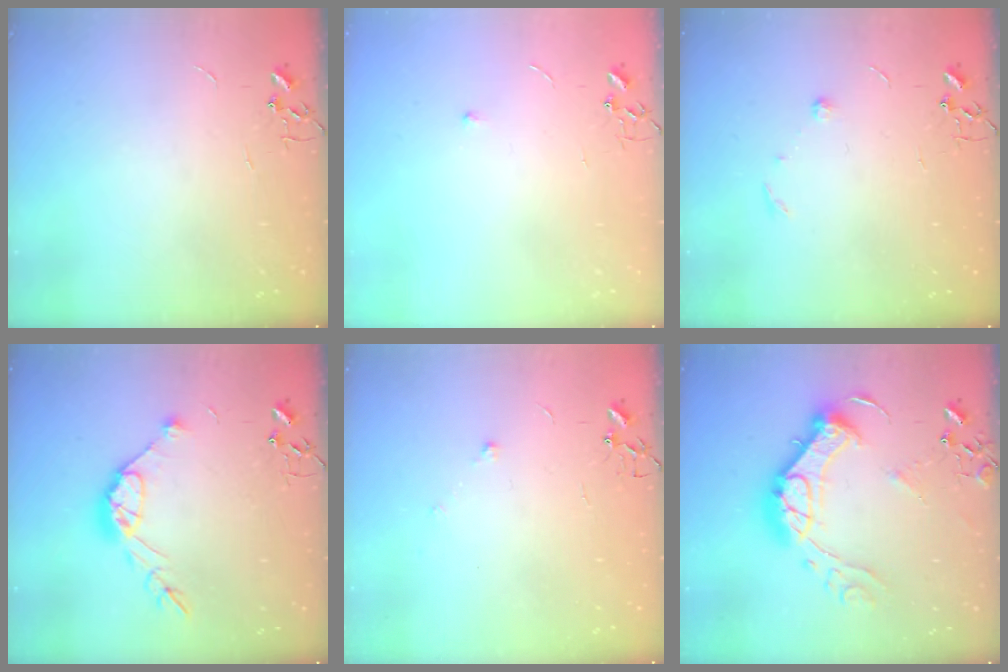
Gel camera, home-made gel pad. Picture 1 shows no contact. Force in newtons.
{"total": 4.7, "press": 4.7, "slide": 0.6}
{"total": 6.0, "press": 5.8, "slide": 1.4}
{"total": 12.0, "press": 12.0, "slide": 0.9}
{"total": 5.6, "press": 5.2, "slide": 2.0}
{"total": 18.4, "press": 18.4, "slide": 1.4}